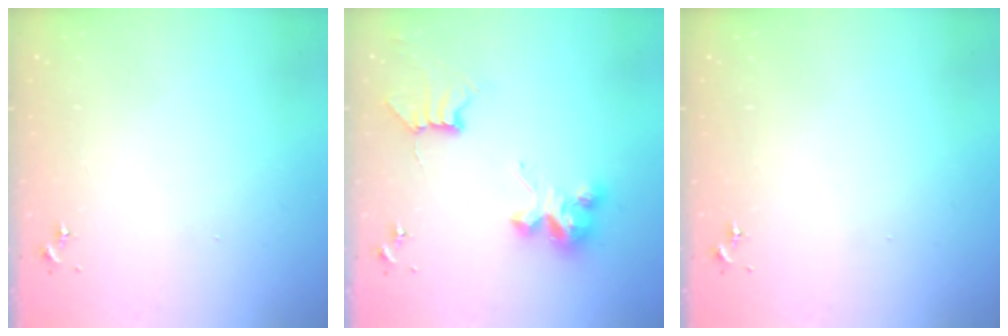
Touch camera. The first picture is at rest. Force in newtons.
{"total": 9.5, "press": 9.5, "slide": 0.7}
{"total": 0.0}